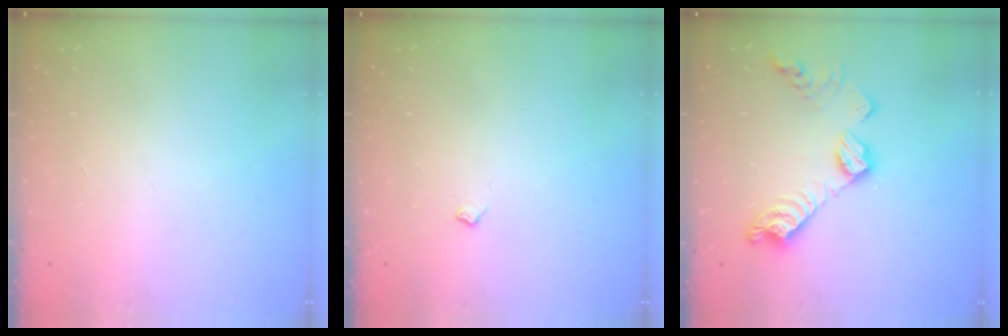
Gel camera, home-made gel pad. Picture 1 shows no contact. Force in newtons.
{"total": 3.6, "press": 3.6, "slide": 0.6}
{"total": 13.8, "press": 13.8, "slide": 0.9}